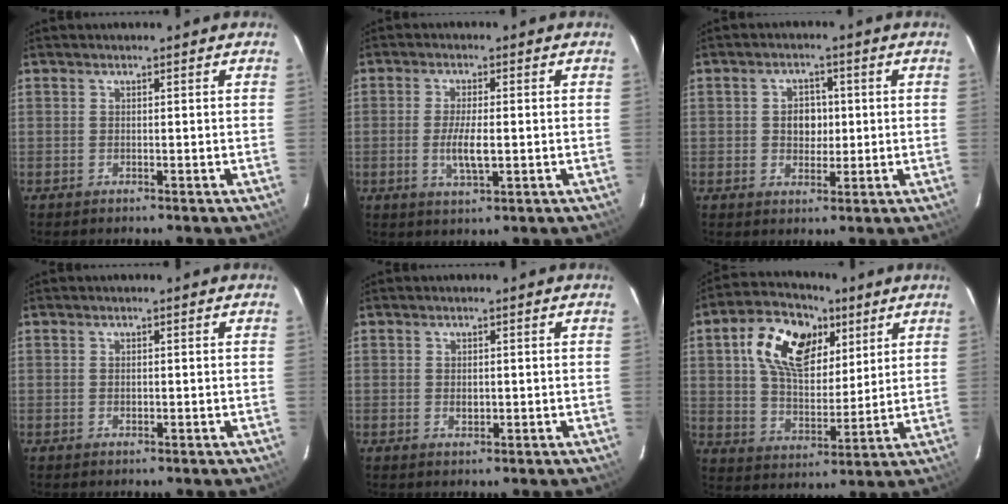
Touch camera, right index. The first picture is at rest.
{"total": 5.5, "force": [-0.9, 1.6, 5.1], "torque": [-0.100, -0.008, -0.015]}
{"total": 4.6, "force": [0.2, 3.7, 2.7], "torque": [-0.045, 0.010, 0.007]}
{"total": 0.7, "force": [0.0, 0.5, 0.5], "torque": [-0.006, 0.001, 0.000]}
{"total": 1.6, "force": [-0.1, 1.2, 1.1], "torque": [-0.016, 0.000, 0.000]}
{"total": 16.8, "force": [6.9, 10.1, 11.5], "torque": [-0.220, 0.032, 0.121]}